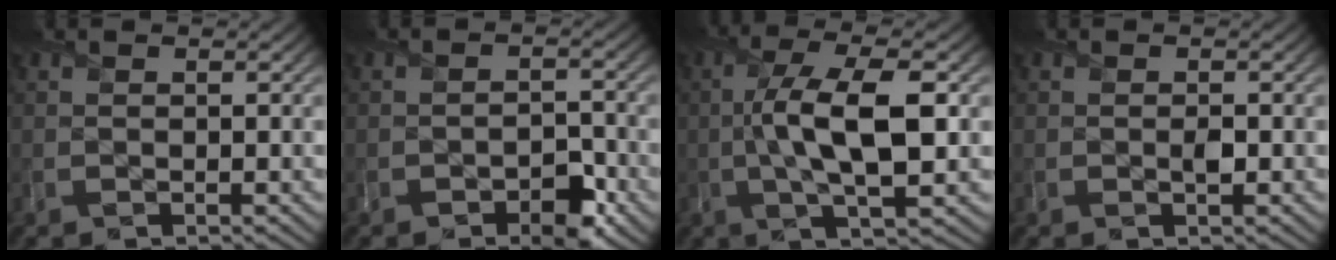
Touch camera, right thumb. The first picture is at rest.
{"total": 4.7, "force": [-2.9, 2.5, 2.7], "torque": [-0.036, -0.004, -0.047]}
{"total": 9.8, "force": [-0.3, 3.3, 9.2], "torque": [-0.171, 0.006, -0.010]}
{"total": 0.7, "force": [-0.1, 0.4, 0.6], "torque": [-0.008, -0.004, 0.000]}